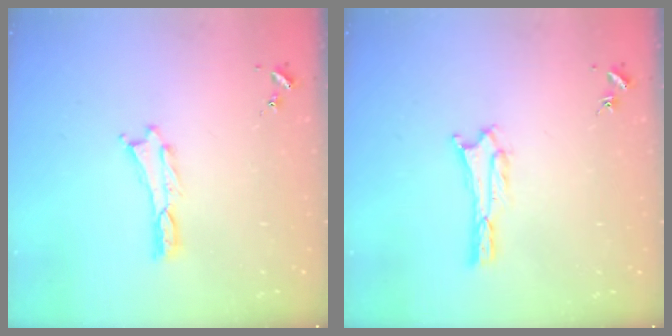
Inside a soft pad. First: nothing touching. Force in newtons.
{"total": 1.7, "press": 1.7, "slide": 0.3}